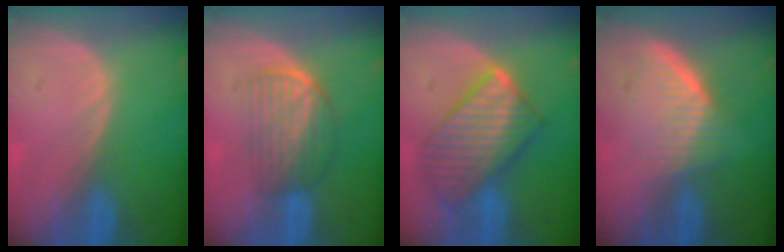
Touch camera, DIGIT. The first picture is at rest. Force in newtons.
{"total": 7.0, "press": 5.9, "slide": 3.7}
{"total": 10.2, "press": 10.2, "slide": 0.8}
{"total": 6.0, "press": 5.7, "slide": 2.1}